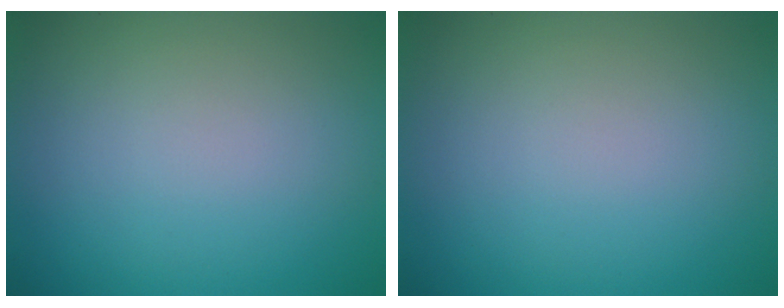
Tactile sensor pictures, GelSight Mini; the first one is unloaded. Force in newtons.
{"total": 0.0}